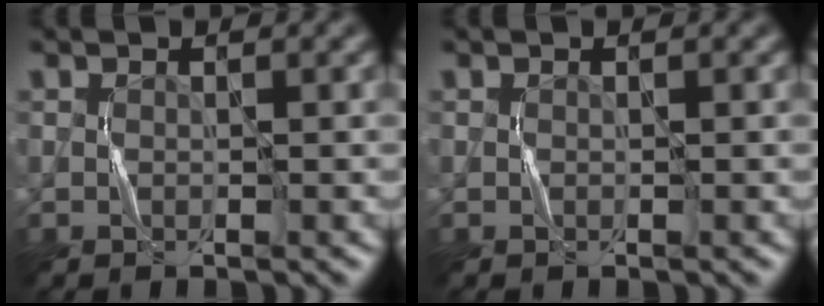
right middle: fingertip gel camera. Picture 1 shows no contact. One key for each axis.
{"total": 0.0}